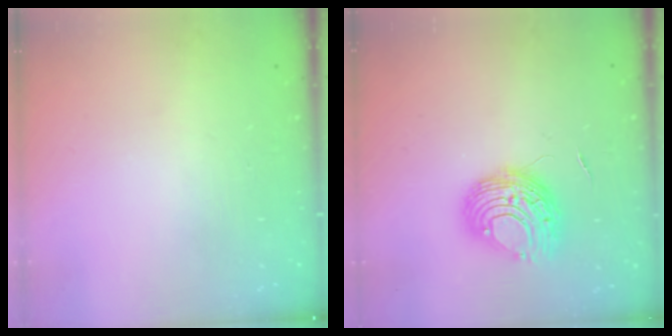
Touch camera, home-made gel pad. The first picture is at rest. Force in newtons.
{"total": 9.6, "press": 9.5, "slide": 0.9}